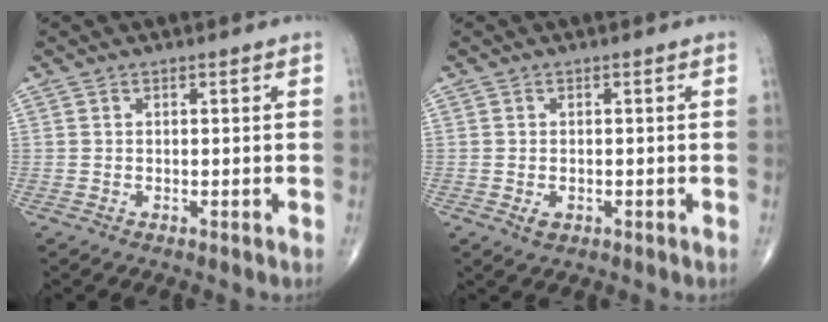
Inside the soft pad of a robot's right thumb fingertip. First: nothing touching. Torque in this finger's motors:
{"motor_torque": [-0.51, -0.13, -0.27, -0.24, 0.07]}